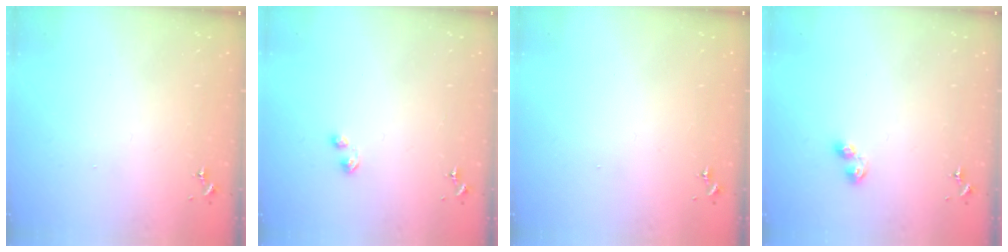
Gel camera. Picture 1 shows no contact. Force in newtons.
{"total": 2.9, "press": 2.9, "slide": 0.5}
{"total": 0.0}
{"total": 5.3, "press": 5.3, "slide": 0.5}